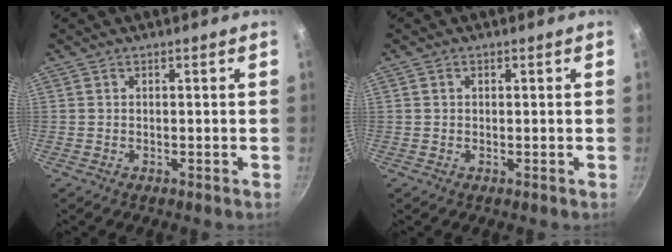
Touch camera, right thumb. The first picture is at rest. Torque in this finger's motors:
{"motor_torque": [-0.07, -0.23, -0.32, 0.07, -0.01]}